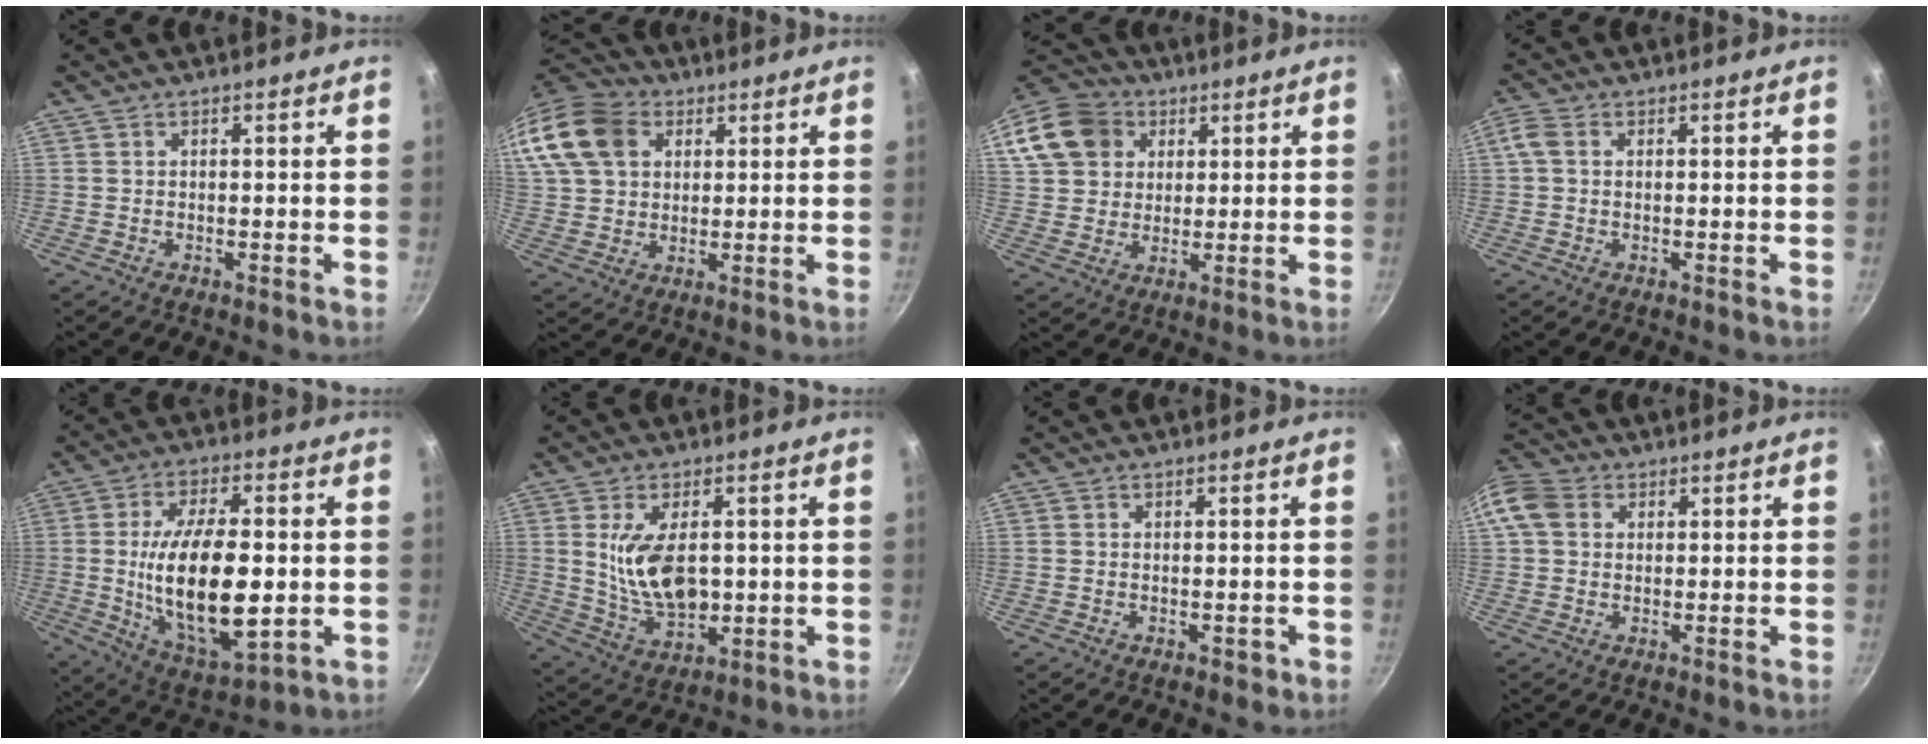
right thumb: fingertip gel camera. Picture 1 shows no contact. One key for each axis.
{"total": 20.8, "fx": 7.7, "fy": 15.6, "fz": 11.4, "tx": -0.260, "ty": 0.029, "tz": 0.140}
{"total": 15.3, "fx": 5.8, "fy": 12.4, "fz": 6.8, "tx": -0.128, "ty": 0.020, "tz": 0.102}
{"total": 3.0, "fx": 0.6, "fy": 2.1, "fz": 2.1, "tx": -0.050, "ty": 0.010, "tz": 0.008}
{"total": 20.2, "fx": -1.4, "fy": 9.1, "fz": 18.0, "tx": -0.307, "ty": 0.000, "tz": -0.012}
{"total": 12.2, "fx": 1.1, "fy": 6.9, "fz": 10.1, "tx": -0.166, "ty": -0.017, "tz": 0.033}
{"total": 1.3, "fx": -0.5, "fy": 0.6, "fz": 1.0, "tx": -0.010, "ty": 0.002, "tz": -0.007}
{"total": 9.9, "fx": 2.4, "fy": 8.1, "fz": 5.3, "tx": -0.111, "ty": 0.018, "tz": 0.033}